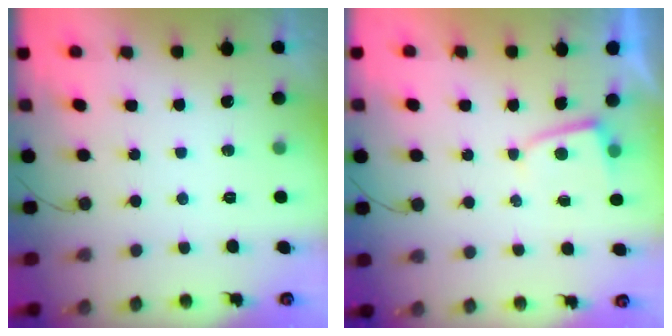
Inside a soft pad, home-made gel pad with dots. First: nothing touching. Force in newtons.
{"total": 2.2, "press": 2.2, "slide": 0.4}